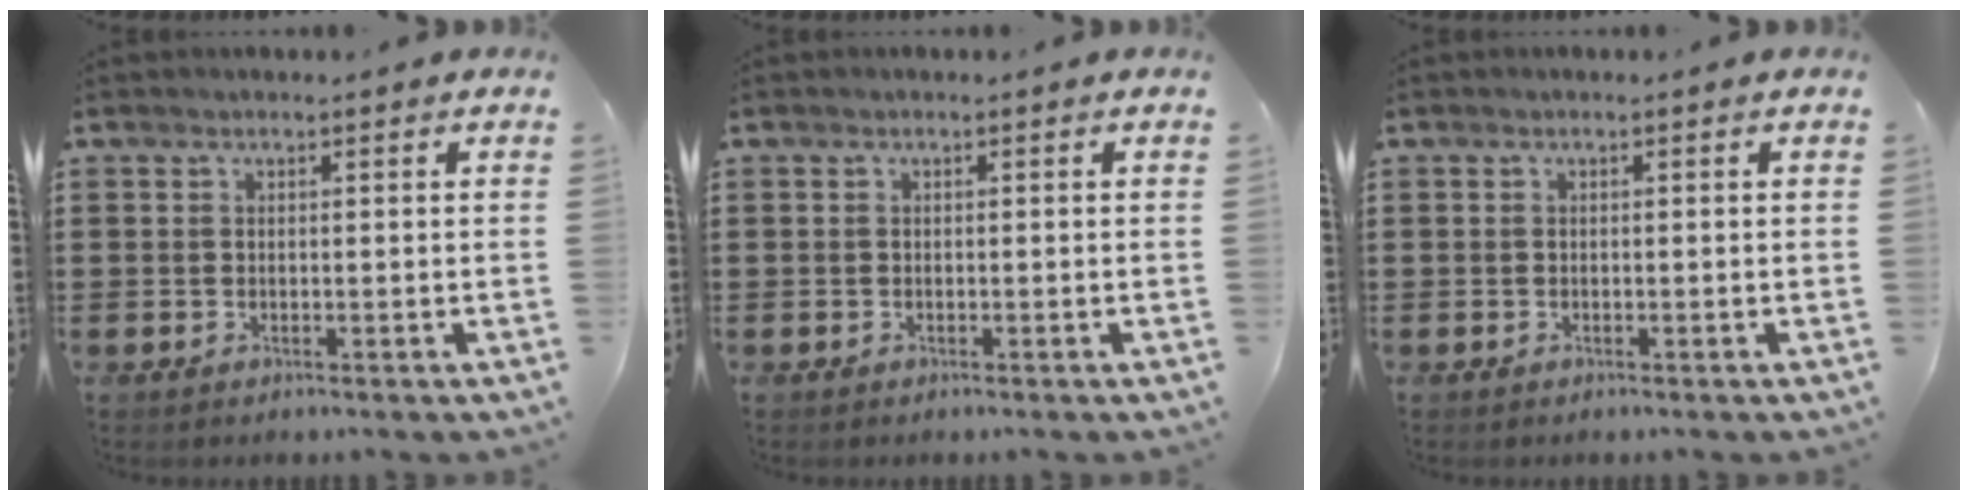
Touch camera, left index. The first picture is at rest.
{"total": 0.0}
{"total": 0.0}